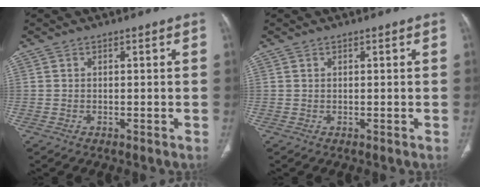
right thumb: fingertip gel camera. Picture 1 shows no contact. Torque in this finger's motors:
{"motor_torque": [-0.02, 0.02, -0.07, 0.07, 0.00]}